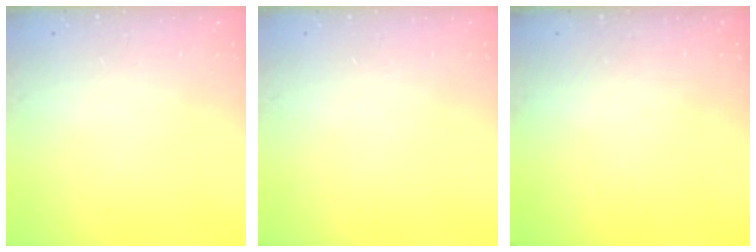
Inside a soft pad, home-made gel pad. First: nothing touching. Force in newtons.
{"total": 0.0}
{"total": 0.0}